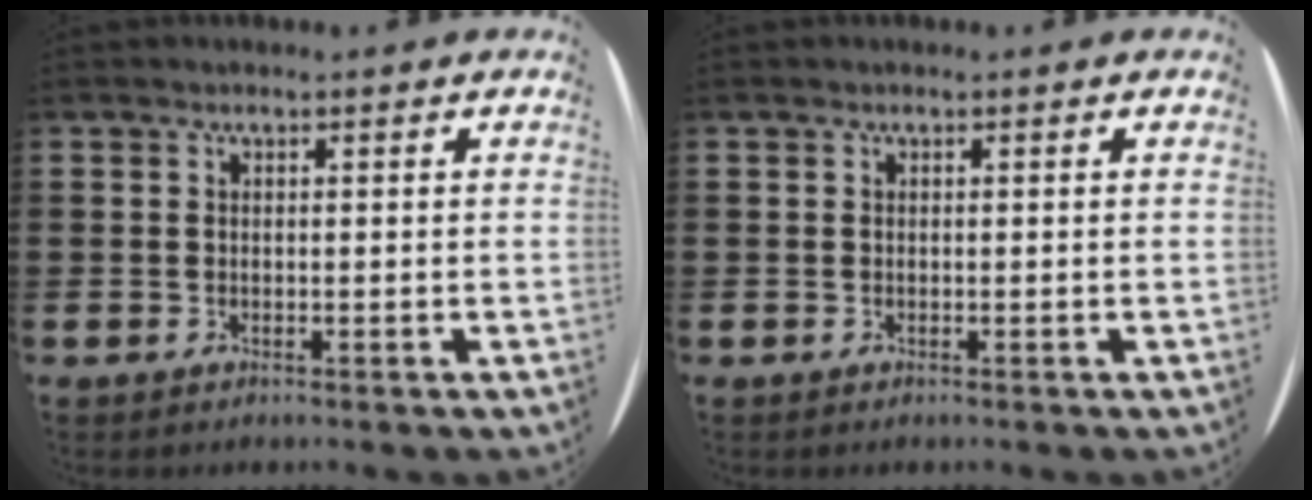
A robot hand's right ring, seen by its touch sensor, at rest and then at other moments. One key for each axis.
{"total": 0.0}